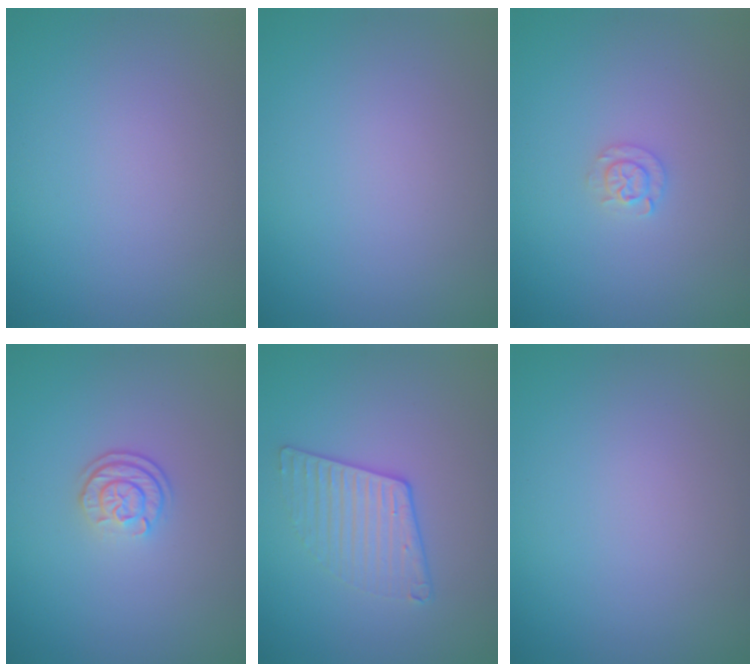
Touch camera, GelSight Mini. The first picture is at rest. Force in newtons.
{"total": 0.0}
{"total": 1.3, "press": 1.3, "slide": 0.2}
{"total": 2.1, "press": 1.8, "slide": 1.2}
{"total": 2.3, "press": 1.9, "slide": 1.3}
{"total": 0.0}